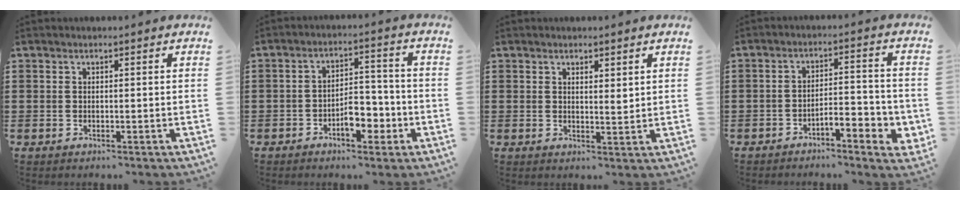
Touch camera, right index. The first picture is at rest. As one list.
[{"total": 6.1, "force": [-2.8, 3.1, 4.4], "torque": [-0.055, 0.006, -0.054]}, {"total": 1.7, "force": [1.3, 0.6, 0.9], "torque": [-0.012, 0.000, 0.021]}, {"total": 4.5, "force": [-3.3, 1.0, 2.9], "torque": [-0.049, 0.008, -0.061]}]